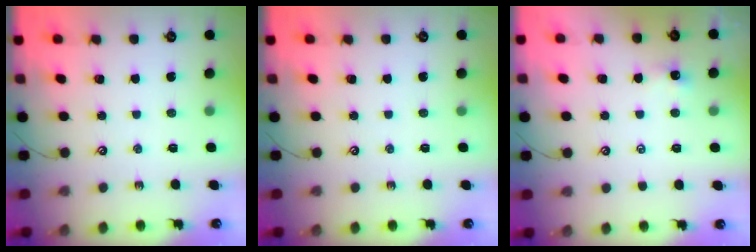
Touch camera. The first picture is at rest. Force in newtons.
{"total": 0.0}
{"total": 2.3, "press": 2.3, "slide": 0.2}